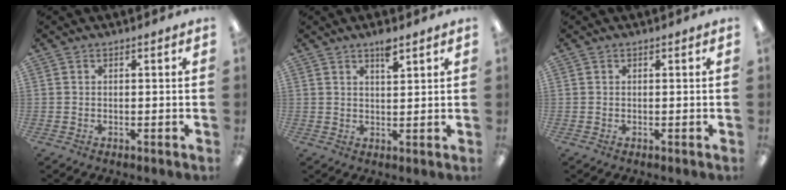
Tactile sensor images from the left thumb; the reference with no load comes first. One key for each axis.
{"total": 3.9, "fx": 3.1, "fy": 0.9, "fz": 2.2, "tx": -0.035, "ty": -0.013, "tz": 0.051}
{"total": 0.0}